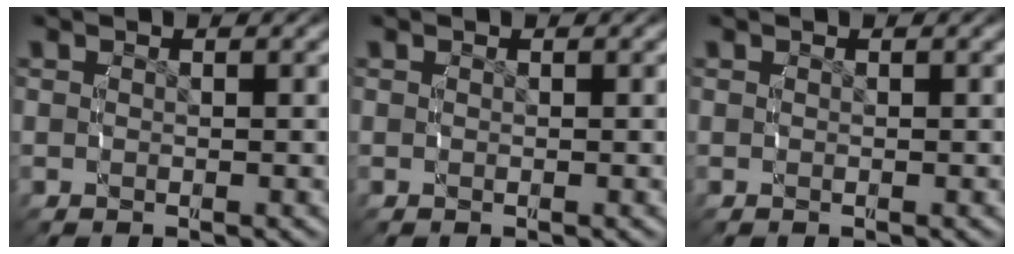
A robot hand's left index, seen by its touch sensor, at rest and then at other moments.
{"total": 0.0}
{"total": 0.0}